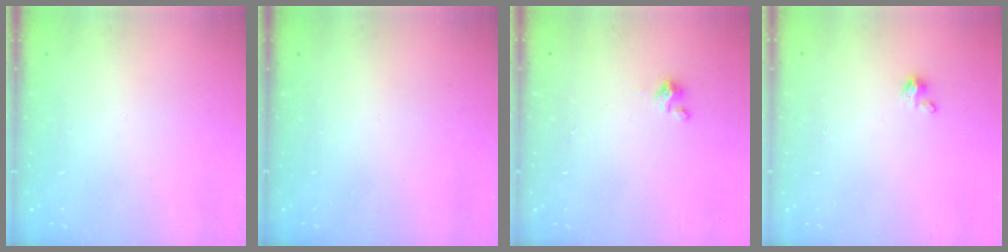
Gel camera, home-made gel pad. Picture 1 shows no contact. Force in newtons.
{"total": 0.0}
{"total": 2.0, "press": 2.0, "slide": 0.2}
{"total": 2.0, "press": 1.9, "slide": 0.3}